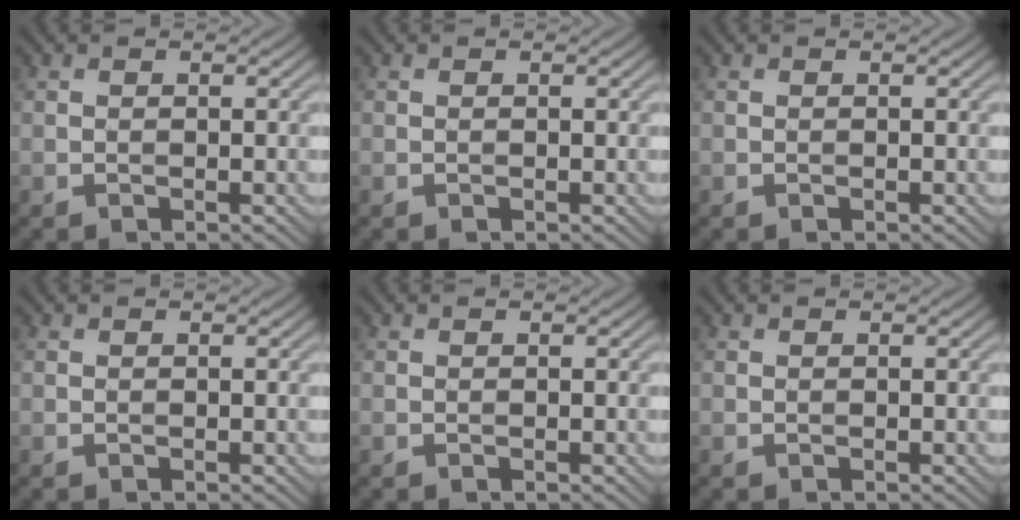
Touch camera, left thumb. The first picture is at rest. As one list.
[{"total": 0.0}, {"total": 0.0}, {"total": 0.0}, {"total": 0.0}, {"total": 0.0}]